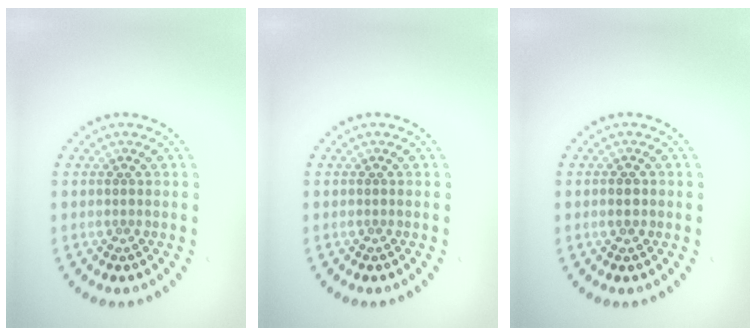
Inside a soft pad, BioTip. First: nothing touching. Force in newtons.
{"total": 0.0}
{"total": 1.2, "press": 1.1, "slide": 0.3}